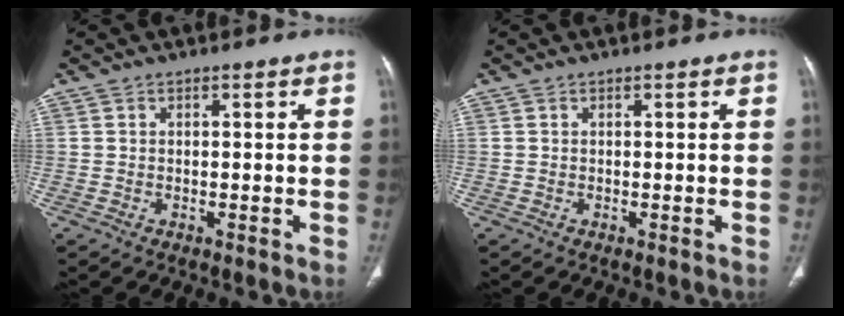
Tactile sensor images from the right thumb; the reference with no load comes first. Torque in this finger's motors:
{"motor_torque": [-0.01, 0.01, -0.04, -0.04, 0.03]}